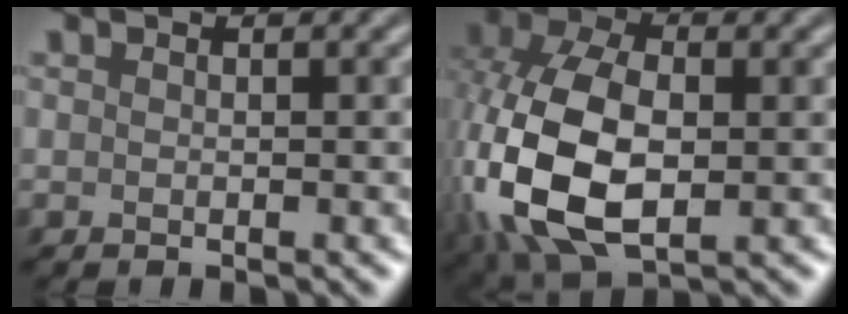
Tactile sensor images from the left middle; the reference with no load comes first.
{"total": 12.4, "force": [-1.9, 8.0, 9.4], "torque": [-0.236, -0.023, -0.032]}